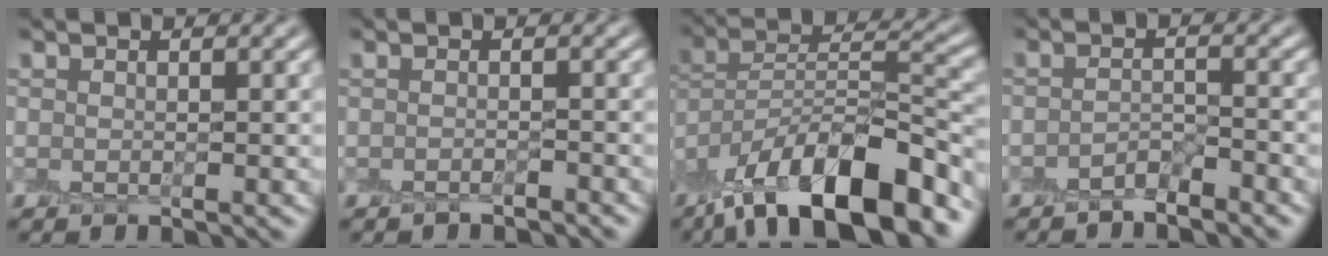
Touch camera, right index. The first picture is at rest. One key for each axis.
{"total": 1.0, "fx": -0.9, "fy": -0.1, "fz": 0.4, "tx": -0.005, "ty": -0.003, "tz": -0.019}
{"total": 13.8, "fx": -9.4, "fy": 4.3, "fz": 9.1, "tx": -0.147, "ty": 0.024, "tz": -0.171}
{"total": 1.7, "fx": -1.5, "fy": 0.2, "fz": 0.7, "tx": -0.013, "ty": 0.008, "tz": -0.030}